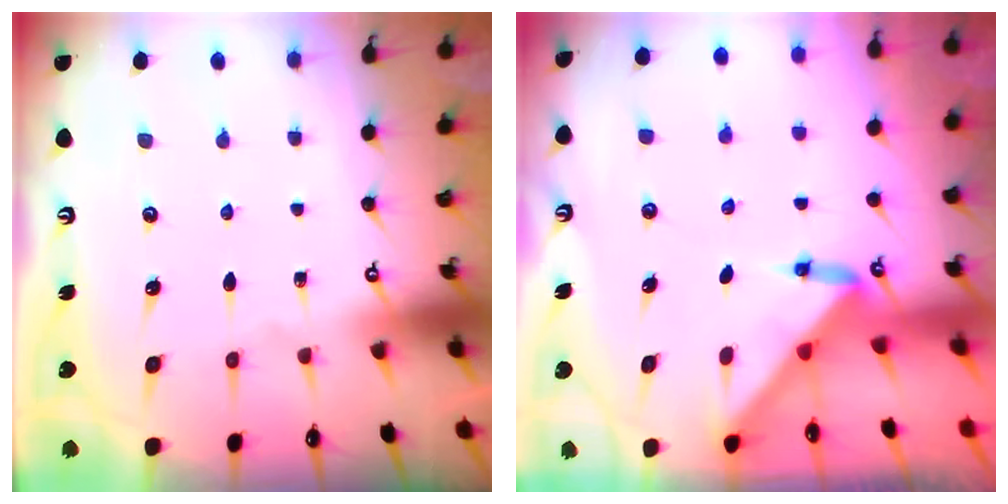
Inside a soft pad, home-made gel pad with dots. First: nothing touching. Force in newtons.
{"total": 3.0, "press": 3.0, "slide": 0.3}